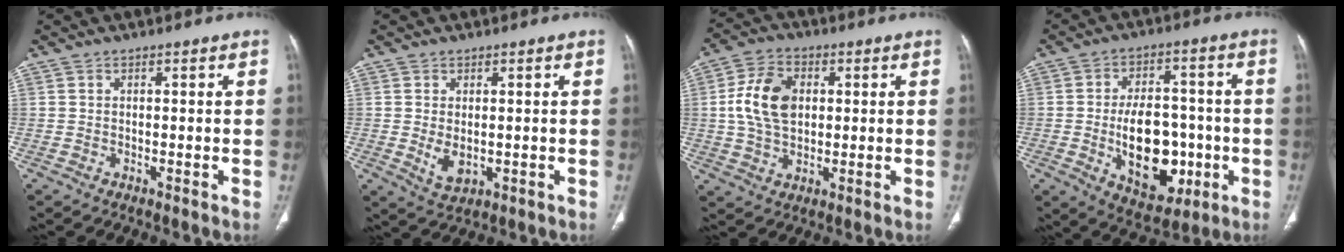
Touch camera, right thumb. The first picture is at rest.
{"total": 4.0, "force": [-0.3, 2.4, 3.2], "torque": [-0.054, -0.010, 0.006]}
{"total": 10.8, "force": [1.4, 7.3, 7.9], "torque": [-0.141, 0.006, 0.027]}
{"total": 16.2, "force": [-3.3, 9.9, 12.4], "torque": [-0.153, 0.020, -0.035]}